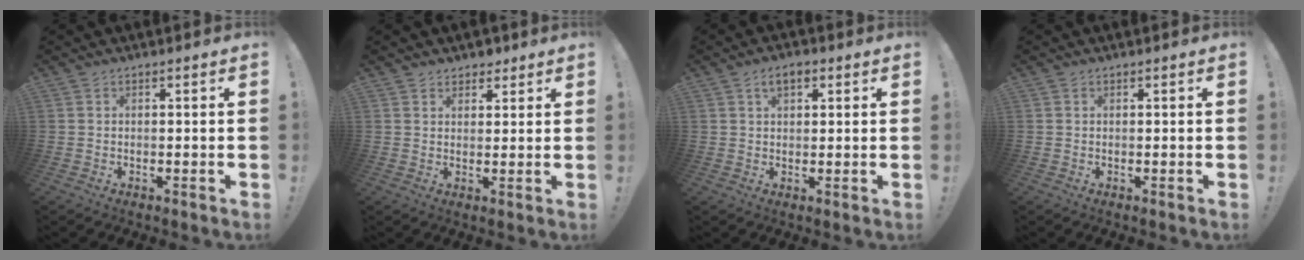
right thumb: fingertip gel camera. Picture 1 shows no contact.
{"total": 3.5, "force": [2.7, 2.3, 0.2], "torque": [0.017, -0.016, 0.047]}
{"total": 4.2, "force": [1.9, 2.4, 2.9], "torque": [-0.044, 0.004, 0.031]}
{"total": 0.0}